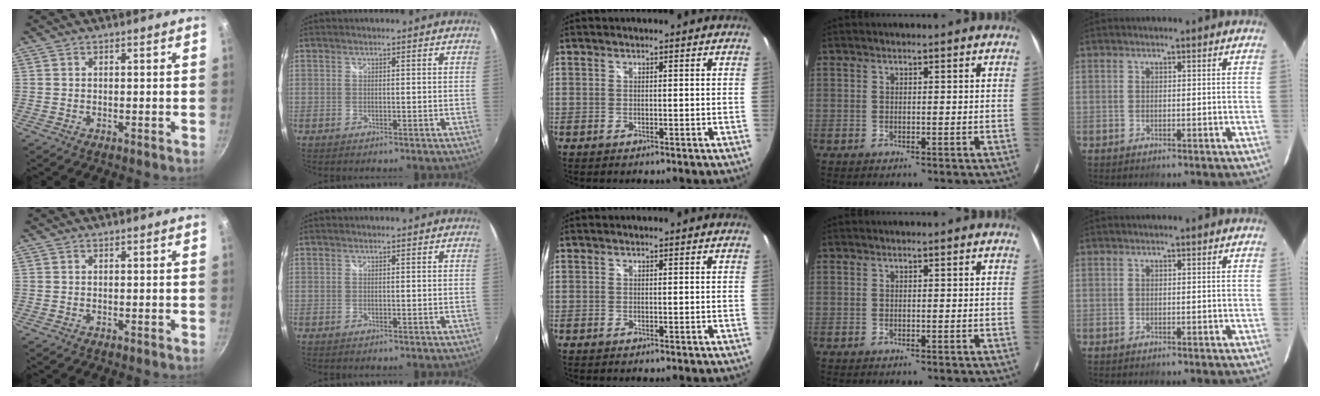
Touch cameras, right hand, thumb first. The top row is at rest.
{}